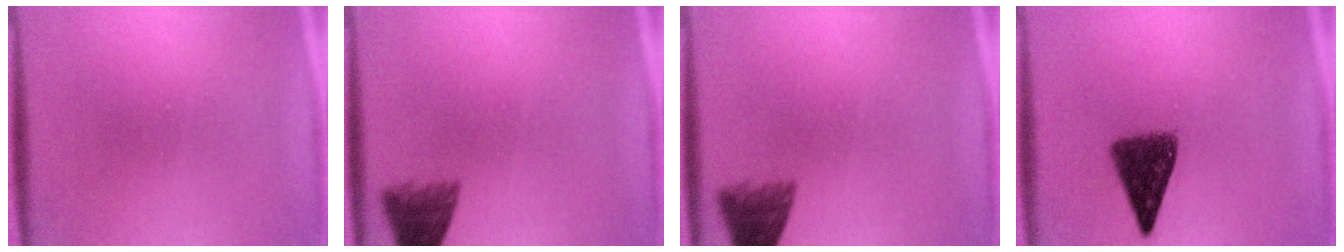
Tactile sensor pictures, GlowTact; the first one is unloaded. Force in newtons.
{"total": 4.0}
{"total": 4.0}
{"total": 6.8}